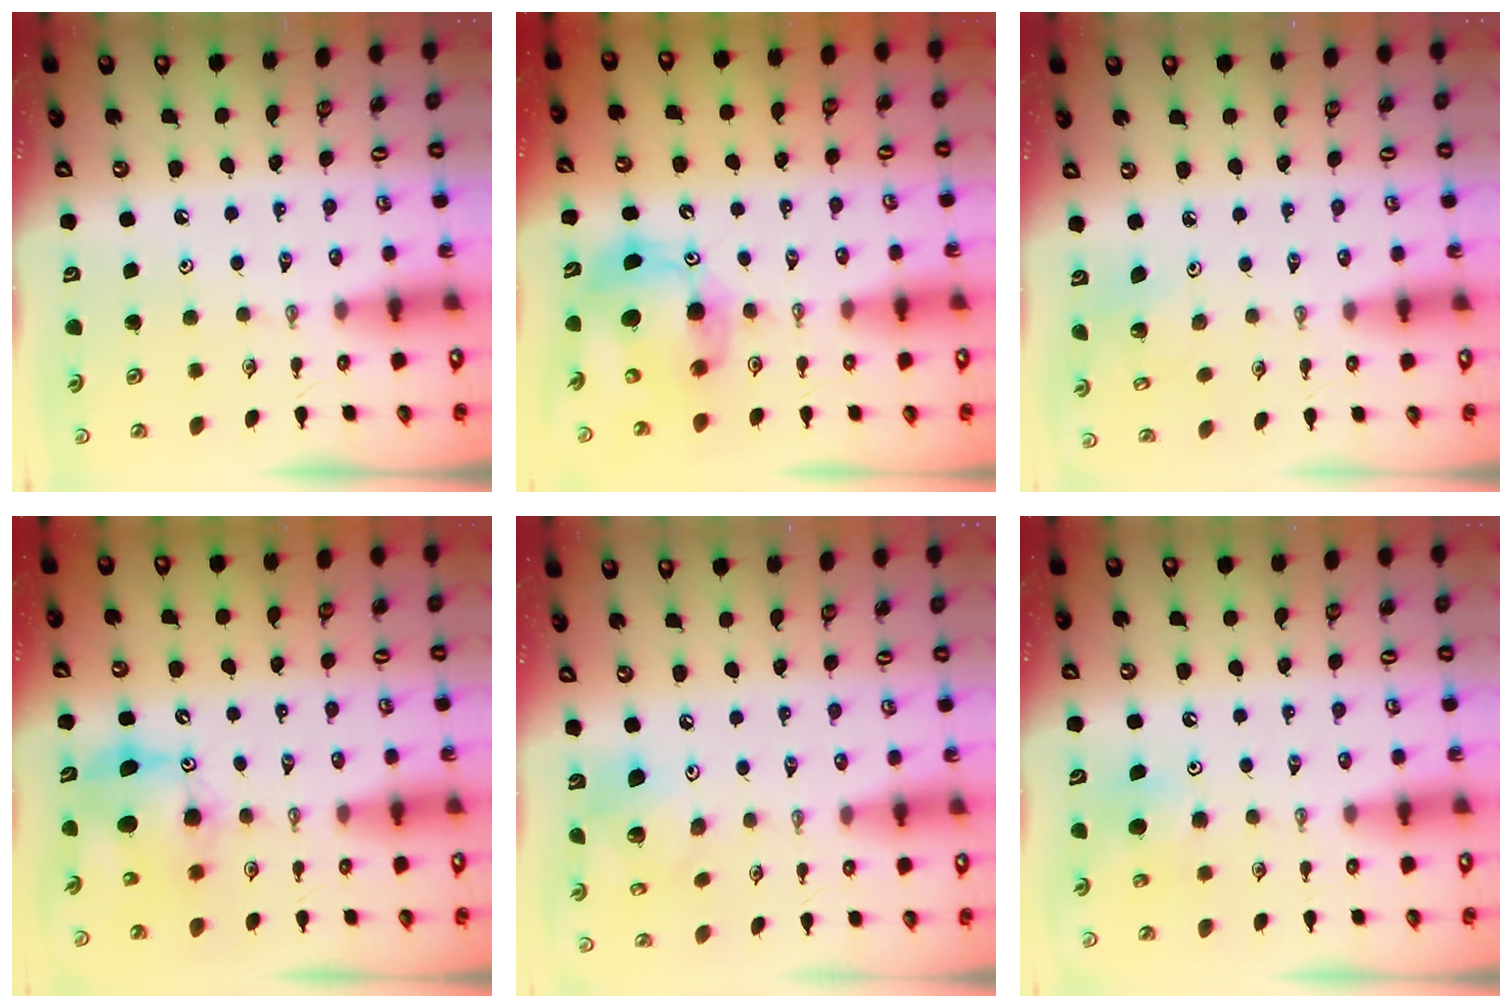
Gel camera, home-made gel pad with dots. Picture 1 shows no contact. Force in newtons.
{"total": 12.4, "press": 12.3, "slide": 2.1}
{"total": 3.8, "press": 3.8, "slide": 0.3}
{"total": 8.9, "press": 8.9, "slide": 0.7}
{"total": 13.2, "press": 13.1, "slide": 1.9}
{"total": 5.8, "press": 5.8, "slide": 0.5}